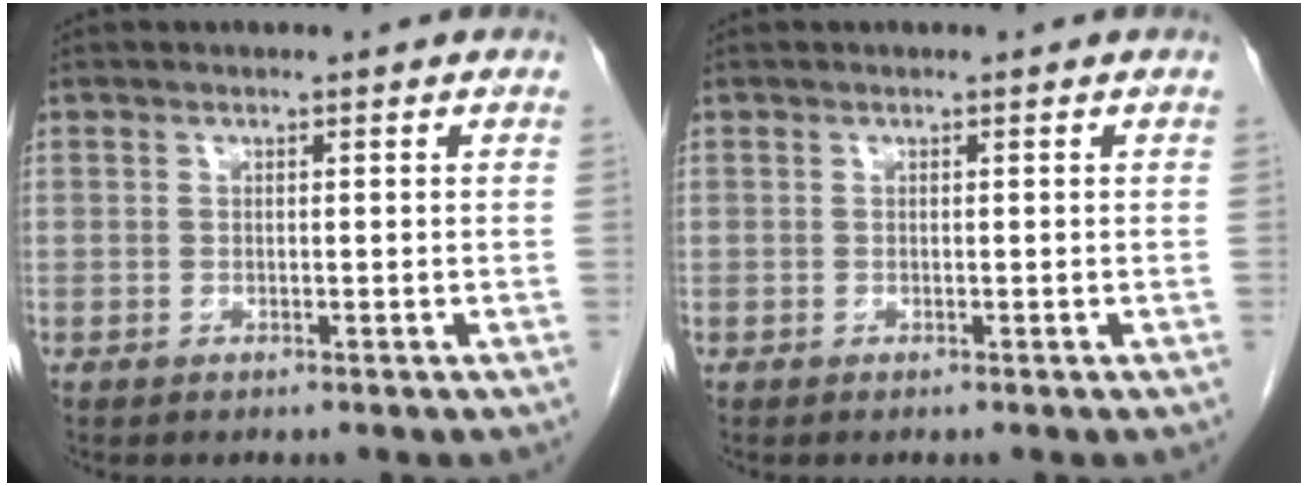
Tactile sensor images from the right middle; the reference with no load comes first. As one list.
[{"total": 0.0}]